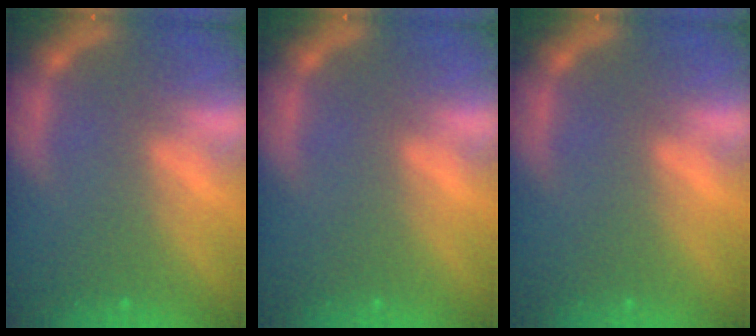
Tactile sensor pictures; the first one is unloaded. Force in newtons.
{"total": 0.0}
{"total": 0.0}